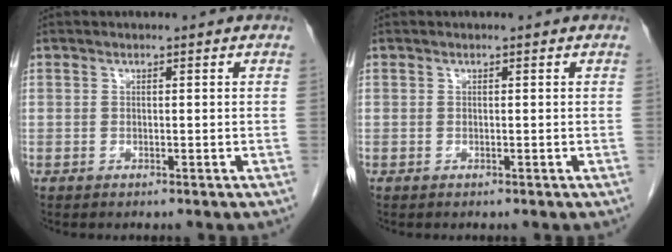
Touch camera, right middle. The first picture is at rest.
{"total": 0.0}